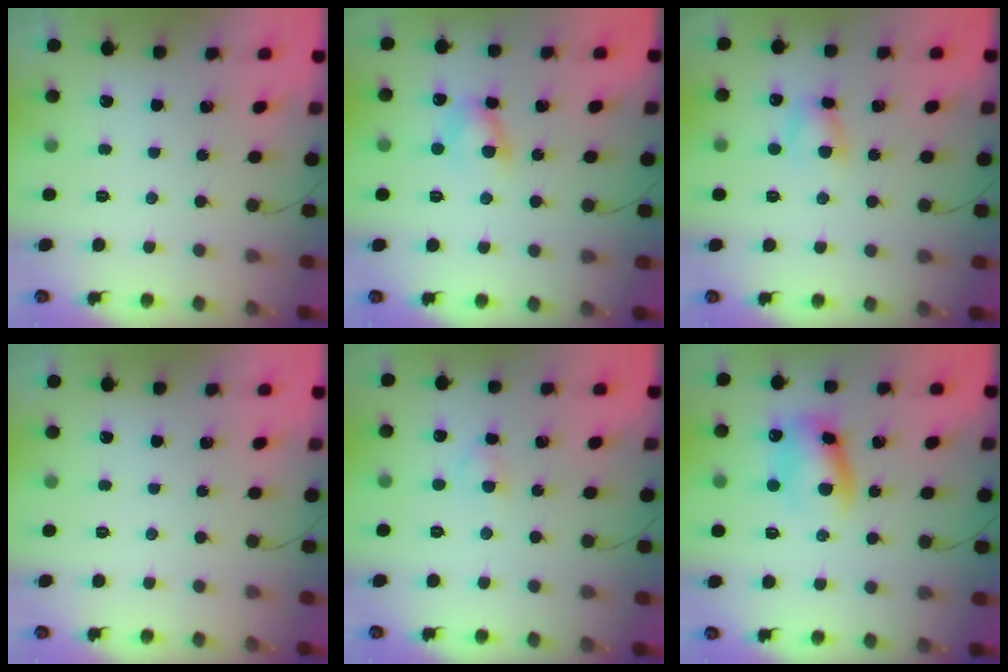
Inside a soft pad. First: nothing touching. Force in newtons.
{"total": 6.2, "press": 6.2, "slide": 0.3}
{"total": 5.0, "press": 5.0, "slide": 0.9}
{"total": 0.0}
{"total": 2.9, "press": 2.7, "slide": 1.1}
{"total": 11.2, "press": 11.1, "slide": 1.4}